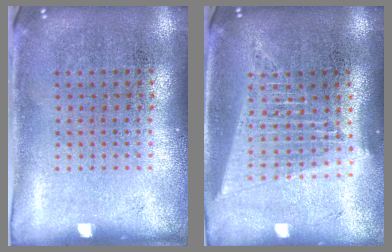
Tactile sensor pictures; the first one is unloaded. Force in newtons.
{"total": 1.8, "press": 1.6, "slide": 0.8}